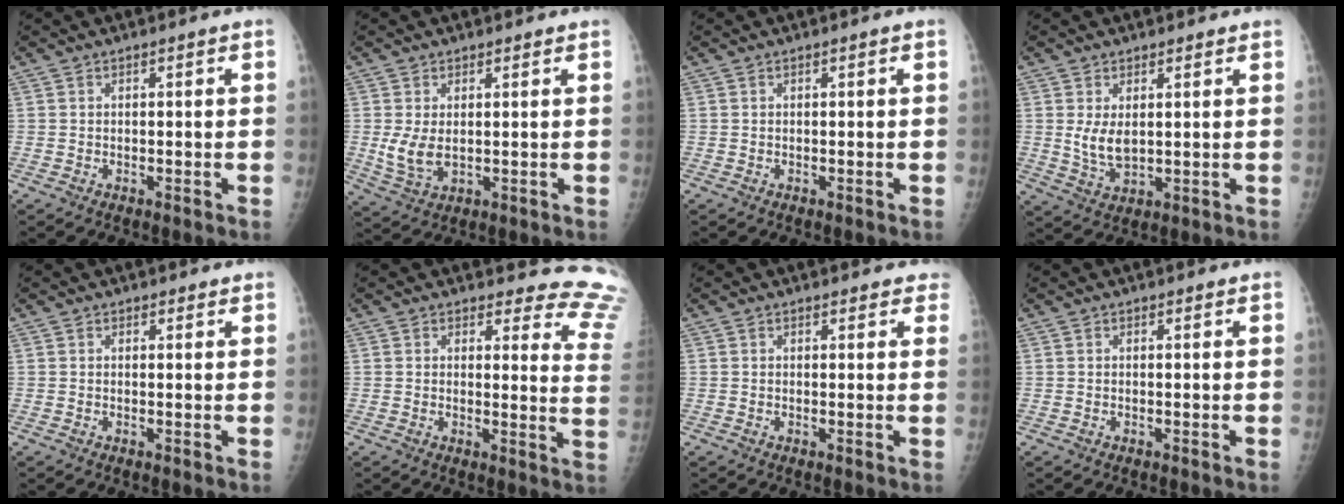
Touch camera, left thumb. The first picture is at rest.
{"total": 5.5, "force": [0.8, 3.5, 4.1], "torque": [-0.077, -0.015, 0.024]}
{"total": 0.0}
{"total": 5.2, "force": [1.4, 3.2, 3.9], "torque": [-0.062, -0.018, 0.035]}
{"total": 0.7, "force": [0.5, 0.5, 0.0], "torque": [0.003, -0.004, 0.005]}
{"total": 14.0, "force": [13.5, 3.3, 0.5], "torque": [0.054, -0.146, 0.102]}
{"total": 3.4, "force": [3.0, 1.5, 0.2], "torque": [0.029, -0.012, 0.014]}
{"total": 0.0}